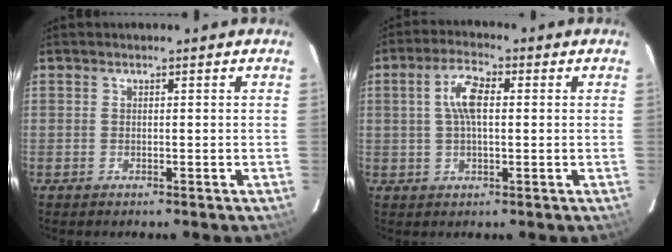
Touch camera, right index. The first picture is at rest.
{"total": 6.1, "force": [0.9, 2.4, 5.5], "torque": [-0.108, 0.013, 0.018]}